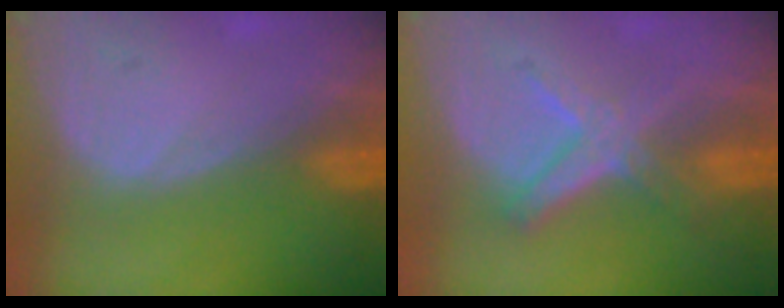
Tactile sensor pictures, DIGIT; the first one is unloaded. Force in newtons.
{"total": 5.8, "press": 5.4, "slide": 1.9}